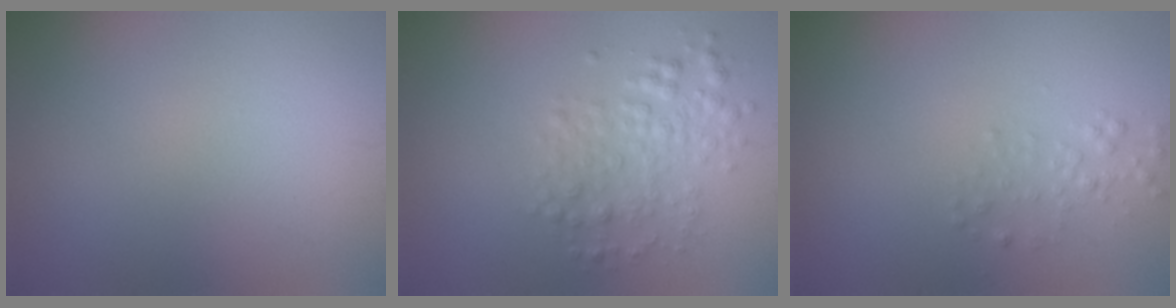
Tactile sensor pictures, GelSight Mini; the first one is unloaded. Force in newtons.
{"total": 2.9, "press": 2.9, "slide": 0.1}
{"total": 1.2, "press": 1.2, "slide": 0.1}